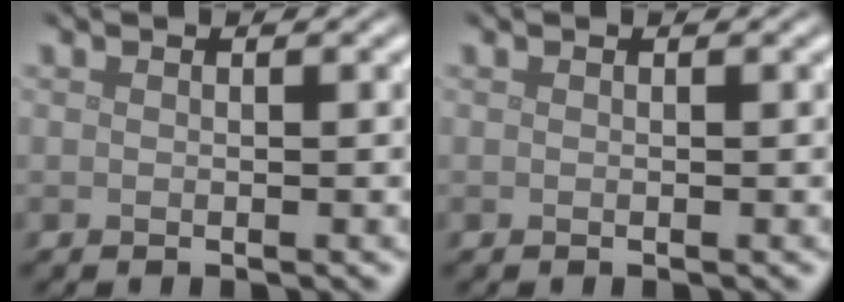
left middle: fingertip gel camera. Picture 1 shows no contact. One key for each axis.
{"total": 0.0}